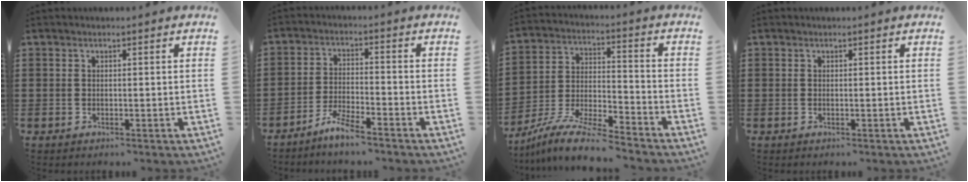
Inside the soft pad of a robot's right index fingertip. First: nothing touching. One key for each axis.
{"total": 4.4, "fx": -4.1, "fy": 0.0, "fz": 1.5, "tx": -0.042, "ty": -0.002, "tz": -0.084}
{"total": 9.8, "fx": -9.1, "fy": 0.5, "fz": 3.7, "tx": -0.076, "ty": 0.010, "tz": -0.183}
{"total": 0.0}